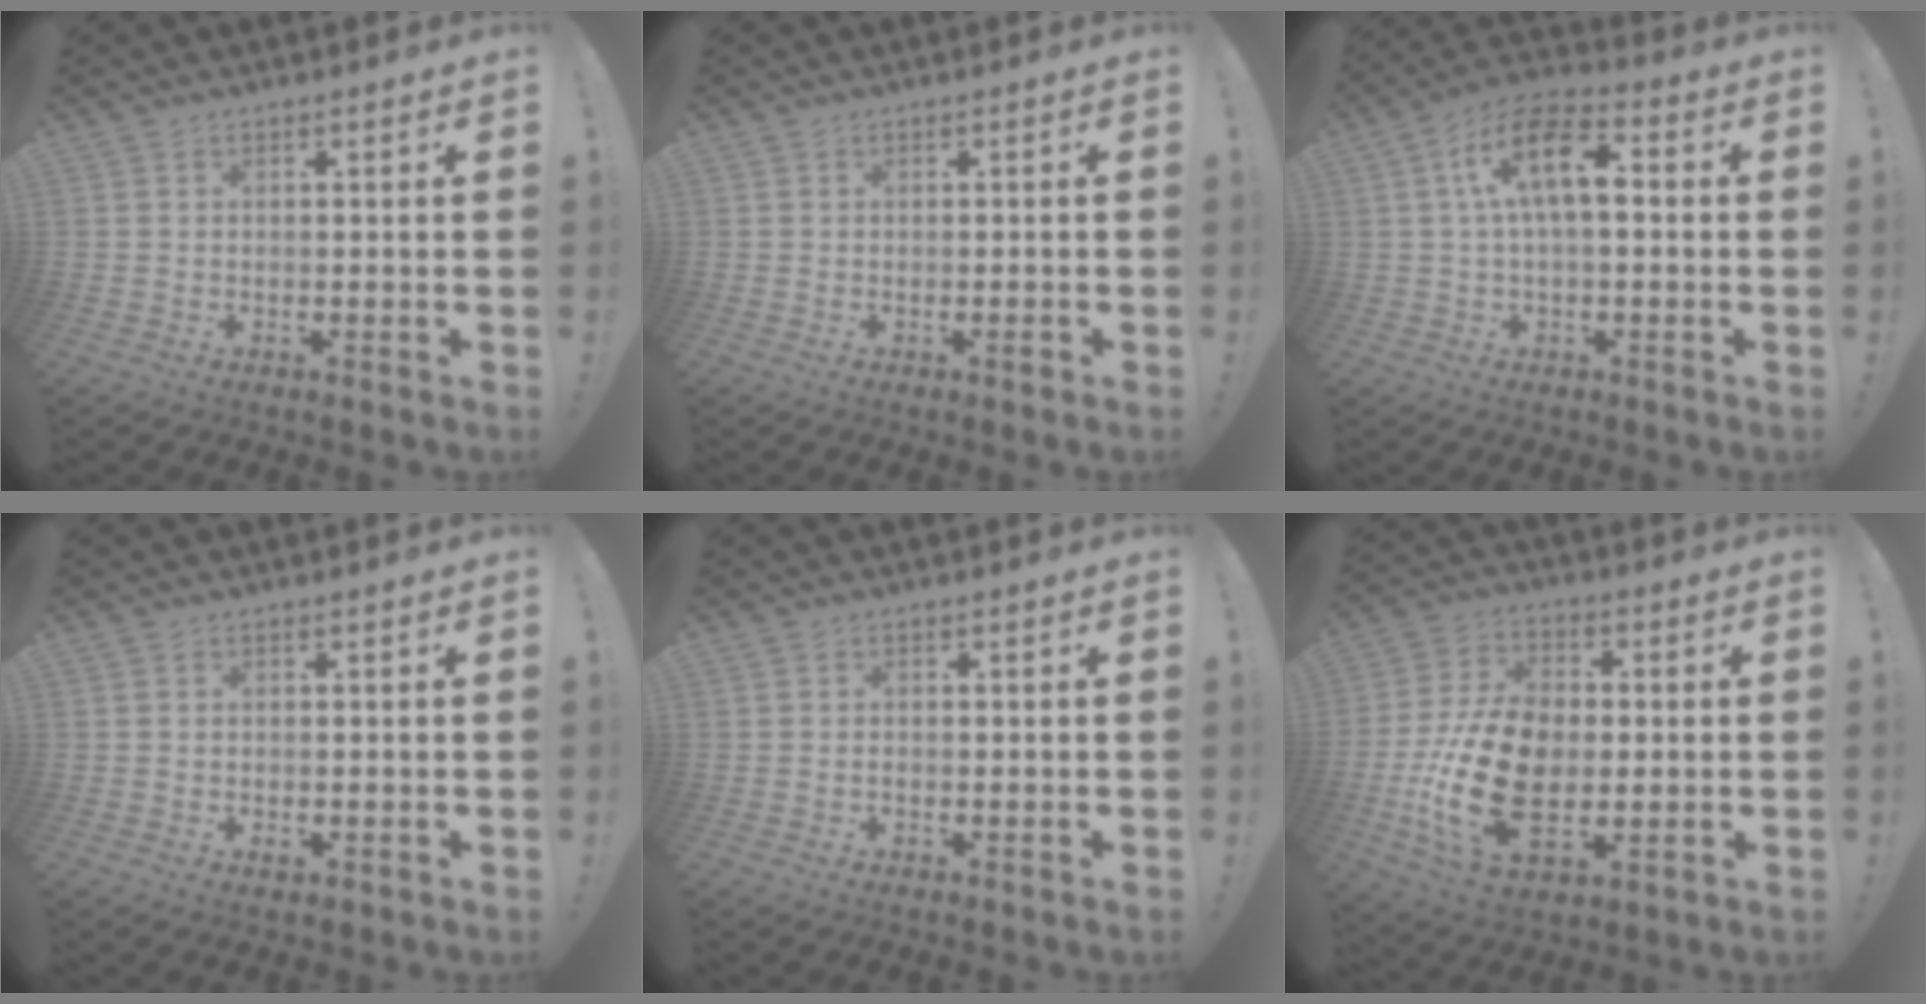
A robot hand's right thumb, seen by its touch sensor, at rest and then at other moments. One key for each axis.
{"total": 1.1, "fx": -0.6, "fy": 0.1, "fz": 0.9, "tx": -0.015, "ty": 0.002, "tz": -0.010}
{"total": 13.5, "fx": 2.6, "fy": 6.6, "fz": 11.5, "tx": -0.191, "ty": 0.010, "tz": 0.048}
{"total": 0.9, "fx": -0.4, "fy": 0.5, "fz": 0.6, "tx": -0.004, "ty": -0.001, "tz": -0.009}
{"total": 0.7, "fx": -0.5, "fy": 0.3, "fz": 0.4, "tx": -0.010, "ty": 0.001, "tz": -0.009}
{"total": 20.3, "fx": -3.9, "fy": 12.8, "fz": 15.3, "tx": -0.300, "ty": 0.018, "tz": -0.059}